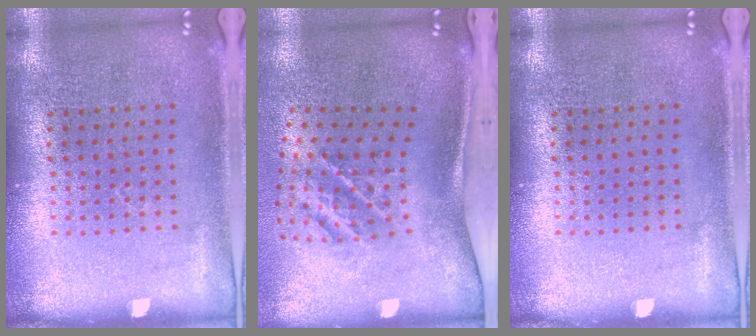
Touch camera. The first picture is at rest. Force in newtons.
{"total": 2.1, "press": 1.3, "slide": 1.7}
{"total": 0.0}